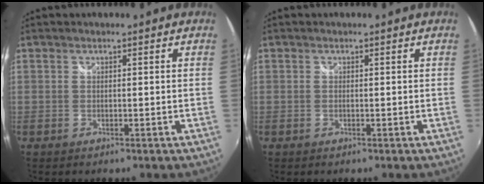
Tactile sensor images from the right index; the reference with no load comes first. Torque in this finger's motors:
{"motor_torque": [0.15, 0.14, -0.01, -0.01]}